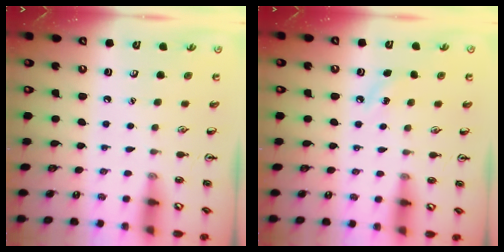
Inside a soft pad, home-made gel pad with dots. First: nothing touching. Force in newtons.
{"total": 4.2, "press": 3.9, "slide": 1.5}